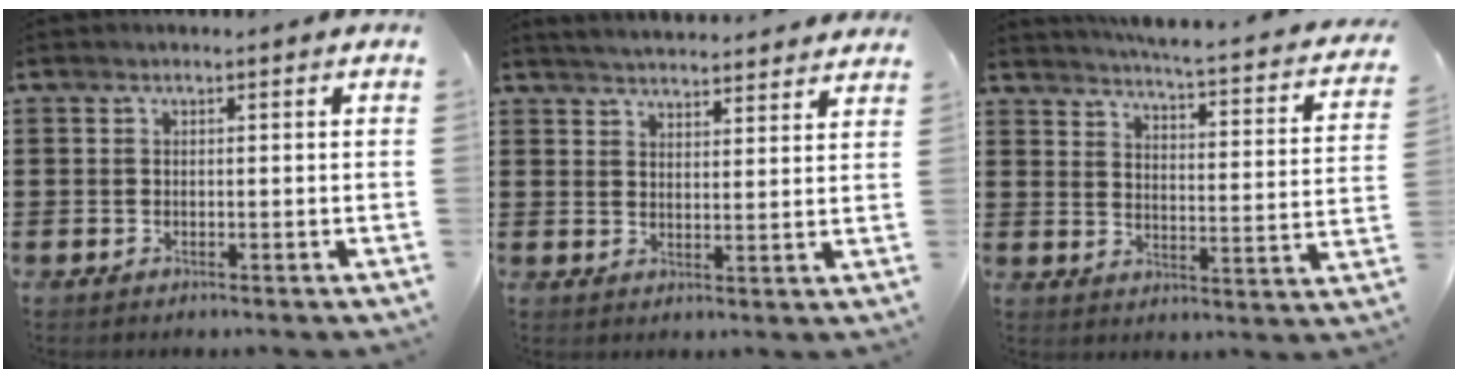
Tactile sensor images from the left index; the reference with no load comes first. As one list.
[{"total": 3.7, "force": [3.7, -0.4, 0.2], "torque": [-0.017, -0.021, 0.066]}, {"total": 3.7, "force": [3.3, -0.5, 1.7], "torque": [-0.045, -0.039, 0.043]}]